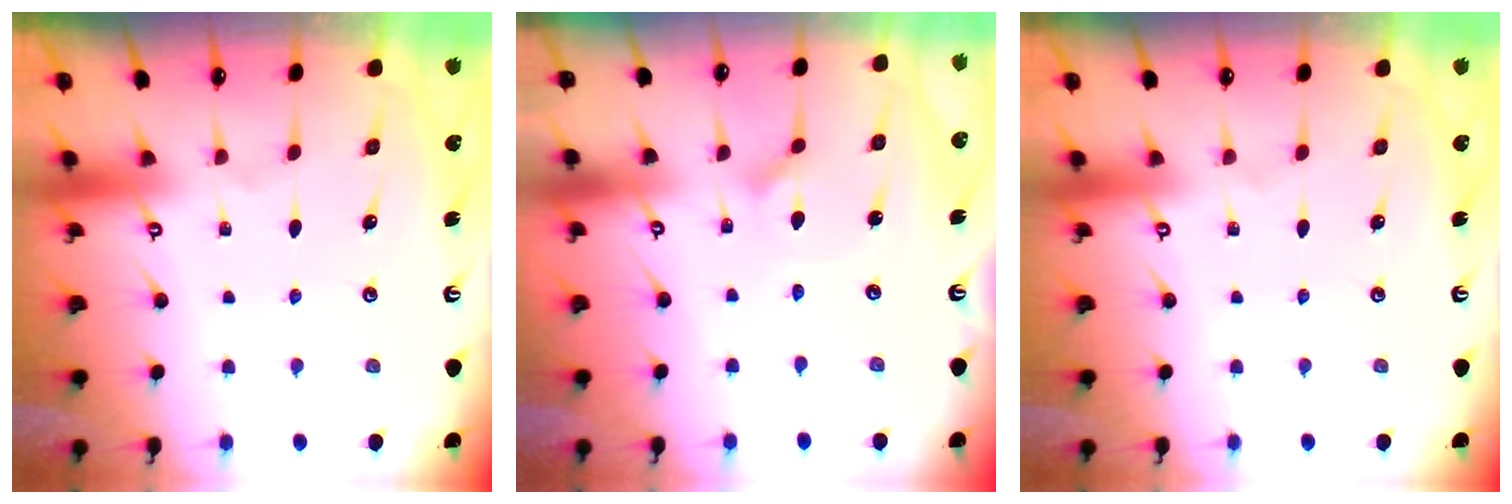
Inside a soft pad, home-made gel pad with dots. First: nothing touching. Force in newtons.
{"total": 3.4, "press": 3.4, "slide": 0.4}
{"total": 0.0}